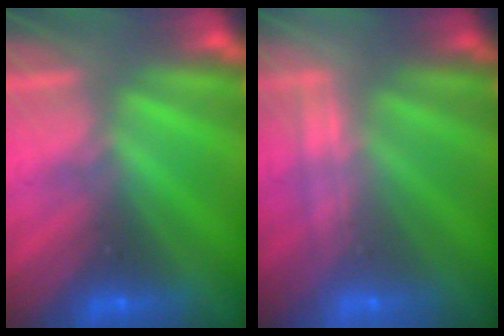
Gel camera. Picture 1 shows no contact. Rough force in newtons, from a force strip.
{"total": 2.2}